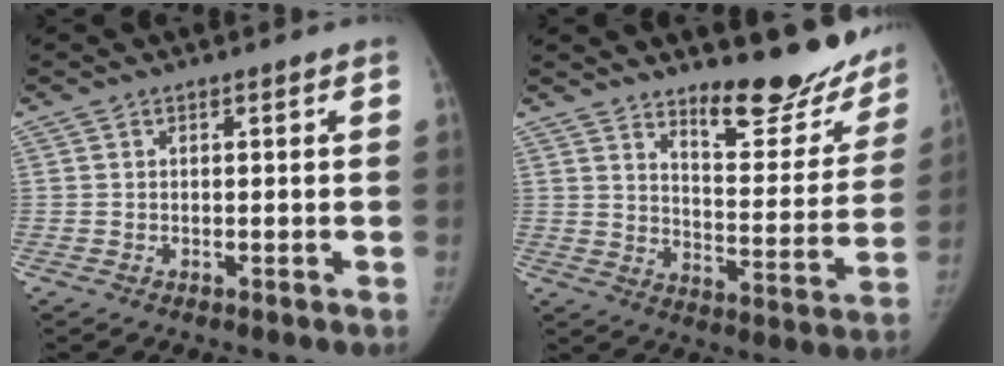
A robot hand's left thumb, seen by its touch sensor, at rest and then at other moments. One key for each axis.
{"total": 19.2, "fx": 15.2, "fy": 6.4, "fz": 9.8, "tx": -0.079, "ty": -0.122, "tz": 0.204}